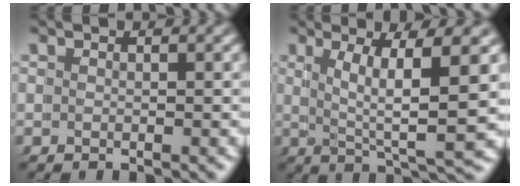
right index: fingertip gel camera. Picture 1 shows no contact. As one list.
[{"total": 5.2, "force": [1.1, -1.0, 4.9], "torque": [-0.072, -0.013, 0.030]}]